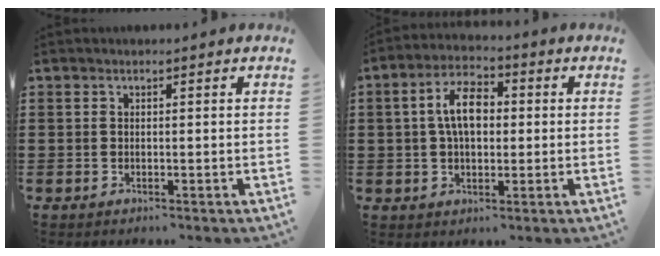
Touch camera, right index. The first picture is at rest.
{"total": 7.4, "force": [0.8, 3.8, 6.2], "torque": [-0.123, 0.012, 0.007]}